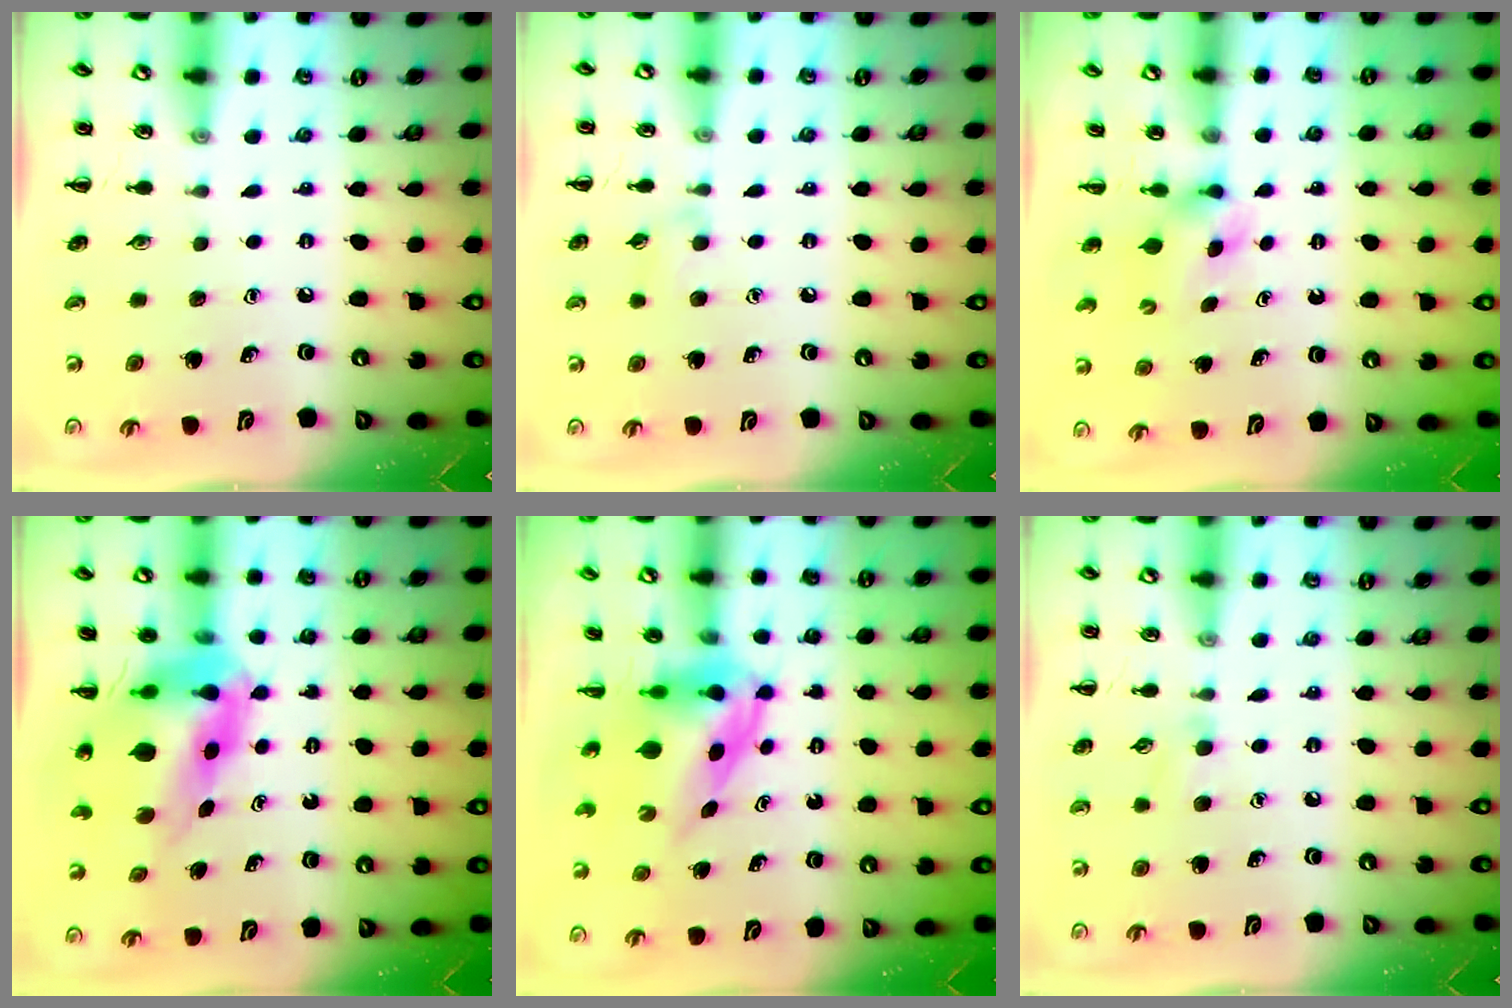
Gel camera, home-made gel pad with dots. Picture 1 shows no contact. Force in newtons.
{"total": 5.1, "press": 4.7, "slide": 1.7}
{"total": 2.9, "press": 2.6, "slide": 1.3}
{"total": 8.6, "press": 8.2, "slide": 2.6}
{"total": 3.7, "press": 3.6, "slide": 0.8}
{"total": 5.7, "press": 5.3, "slide": 2.1}